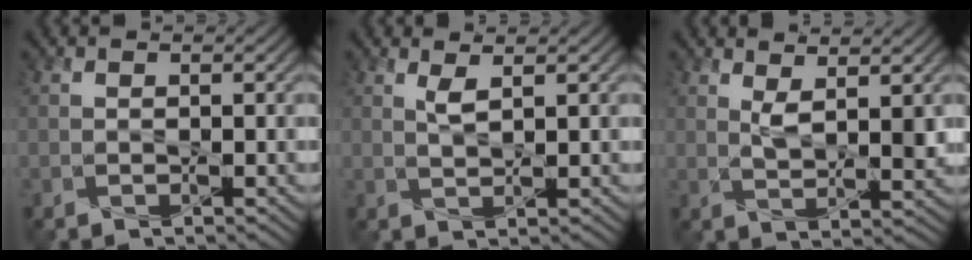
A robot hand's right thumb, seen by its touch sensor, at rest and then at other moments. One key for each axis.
{"total": 1.9, "fx": 1.1, "fy": 0.3, "fz": 1.5, "tx": -0.039, "ty": 0.000, "tz": 0.023}
{"total": 3.6, "fx": 1.8, "fy": 1.0, "fz": 3.0, "tx": -0.064, "ty": -0.010, "tz": 0.038}